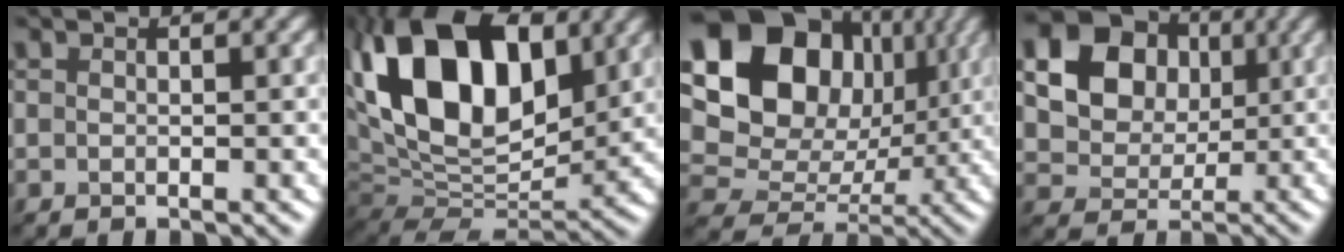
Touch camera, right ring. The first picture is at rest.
{"total": 15.7, "force": [5.4, 9.2, 11.5], "torque": [-0.216, 0.045, 0.104]}
{"total": 14.2, "force": [4.8, 11.1, 7.5], "torque": [-0.148, 0.050, 0.101]}
{"total": 17.9, "force": [6.1, 15.5, 6.6], "torque": [-0.181, 0.035, 0.115]}